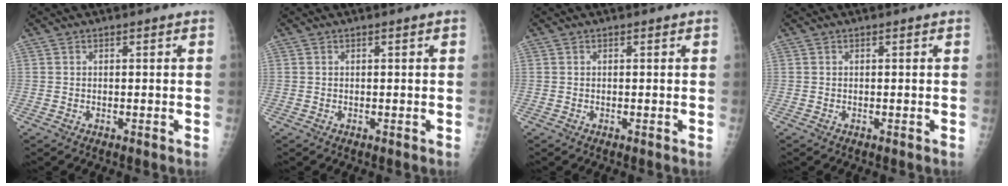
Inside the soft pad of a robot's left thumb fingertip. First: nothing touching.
{"total": 0.0}
{"total": 0.0}
{"total": 0.0}